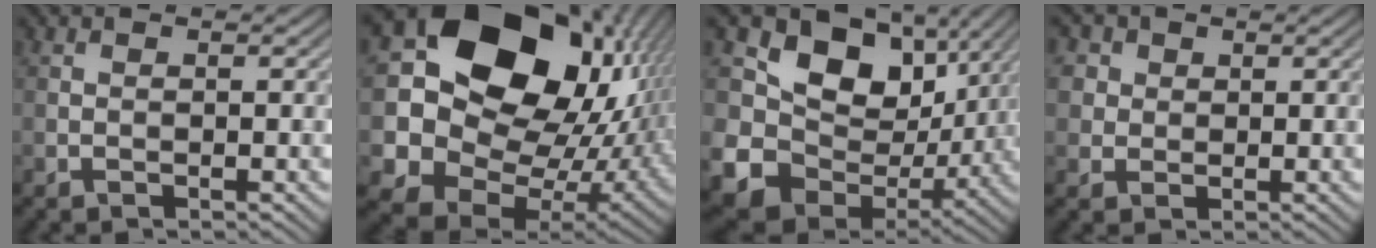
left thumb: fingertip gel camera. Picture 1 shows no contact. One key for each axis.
{"total": 20.6, "fx": 5.3, "fy": 16.5, "fz": 11.0, "tx": -0.246, "ty": -0.024, "tz": 0.135}
{"total": 15.3, "fx": 2.5, "fy": 12.4, "fz": 8.5, "tx": -0.184, "ty": -0.016, "tz": 0.061}
{"total": 4.9, "fx": 2.1, "fy": 4.0, "fz": 1.7, "tx": -0.069, "ty": 0.005, "tz": 0.031}